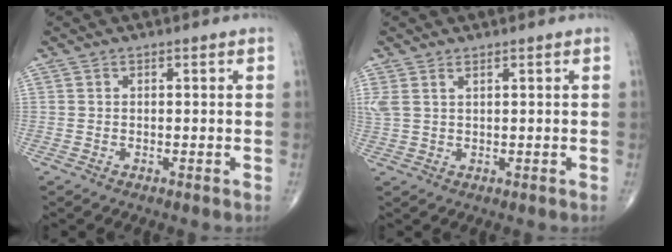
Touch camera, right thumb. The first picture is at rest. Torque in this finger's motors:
{"motor_torque": [0.03, 0.12, 0.51, 0.43, 0.10]}